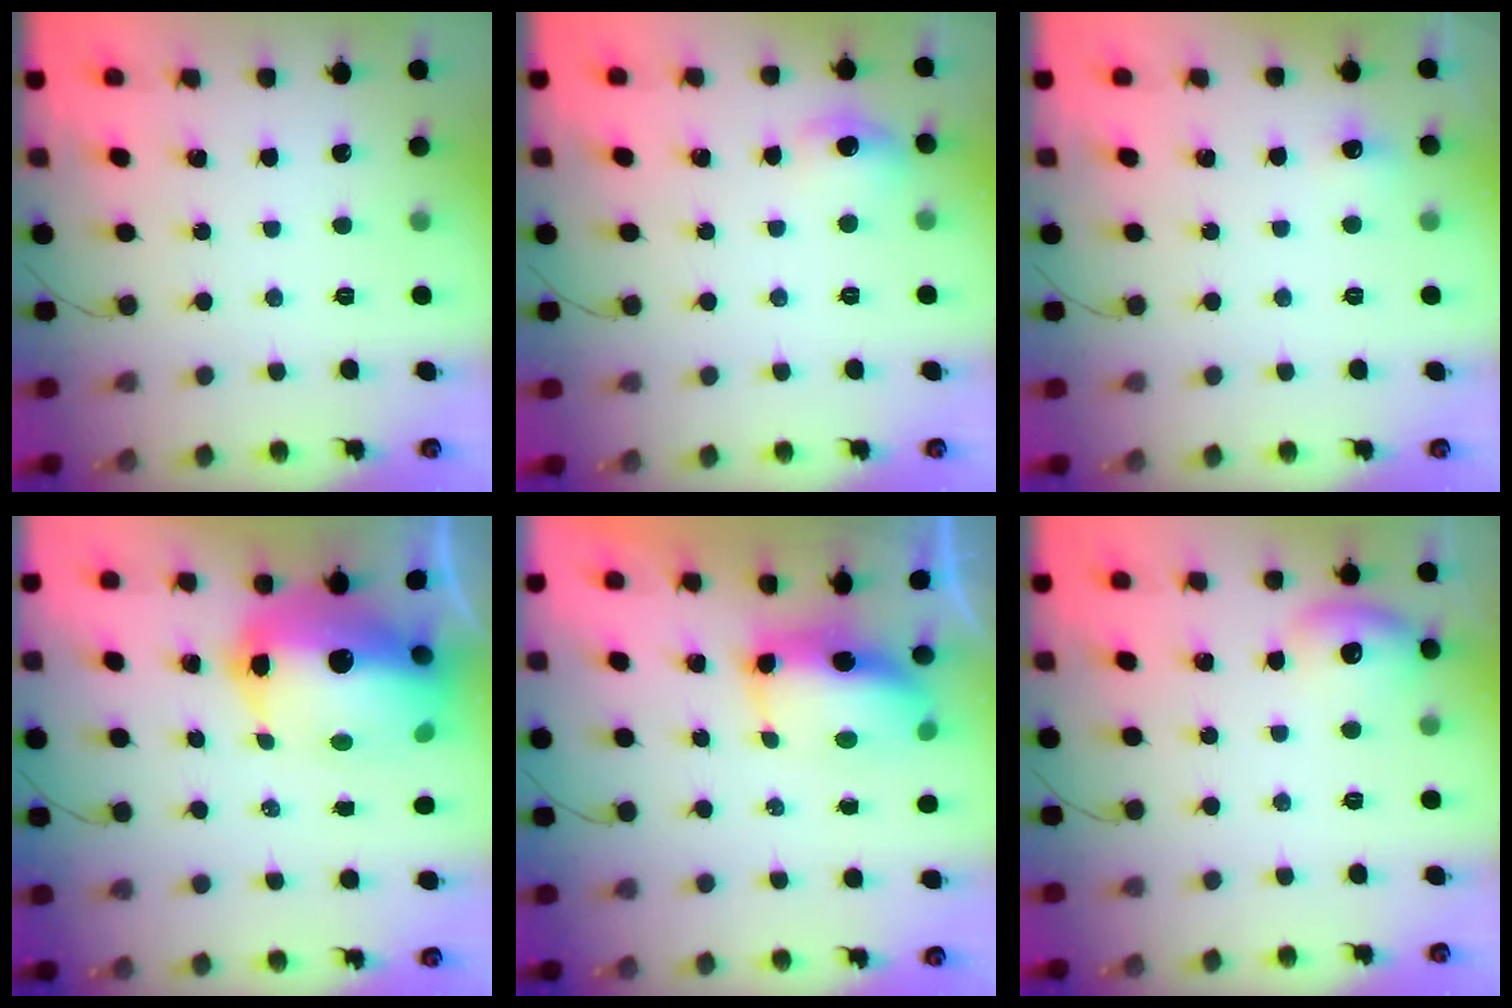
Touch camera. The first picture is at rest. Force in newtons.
{"total": 7.9, "press": 7.6, "slide": 2.1}
{"total": 4.2, "press": 4.0, "slide": 1.1}
{"total": 20.6, "press": 20.1, "slide": 4.6}
{"total": 8.8, "press": 8.7, "slide": 1.4}
{"total": 9.4, "press": 9.3, "slide": 1.3}